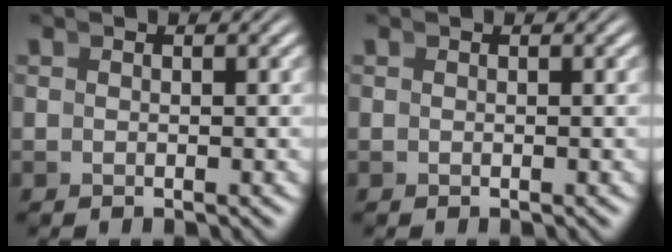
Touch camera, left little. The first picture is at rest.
{"total": 0.0}